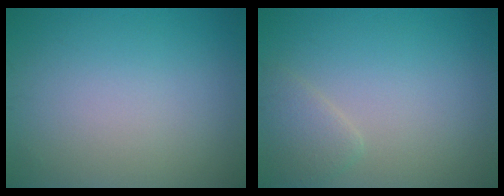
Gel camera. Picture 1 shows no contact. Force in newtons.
{"total": 1.8, "press": 1.8, "slide": 0.1}